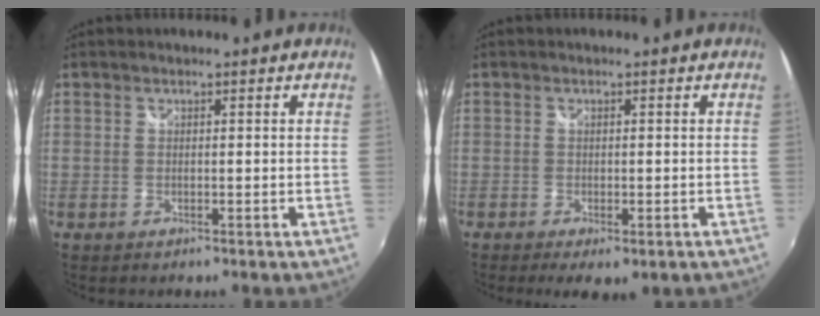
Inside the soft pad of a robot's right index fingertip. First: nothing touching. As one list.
[{"total": 4.6, "force": [-2.7, 1.7, 3.3], "torque": [-0.064, -0.022, -0.036]}]